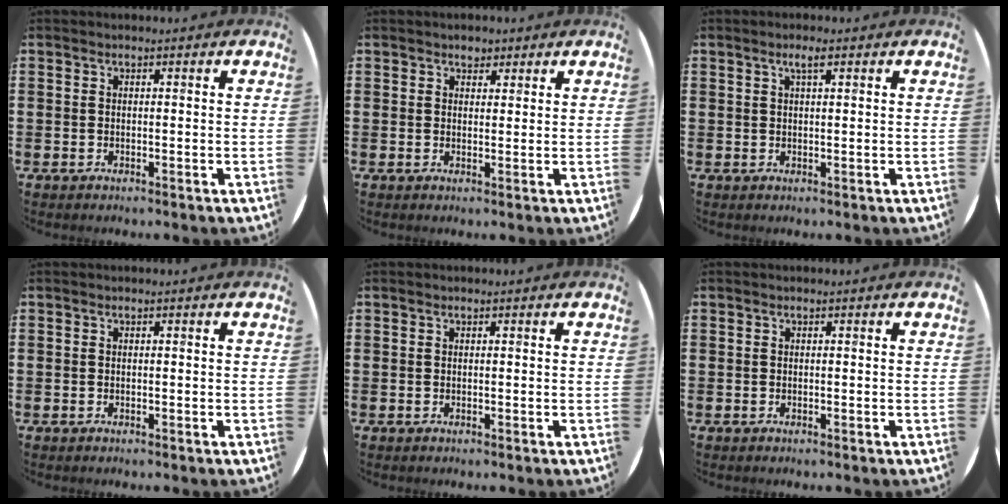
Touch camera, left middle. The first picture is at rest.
{"total": 1.6, "force": [1.4, 0.8, 0.2], "torque": [0.003, 0.001, 0.024]}
{"total": 1.8, "force": [1.0, 0.3, 1.5], "torque": [-0.029, 0.005, 0.016]}
{"total": 0.0}
{"total": 0.0}
{"total": 0.0}